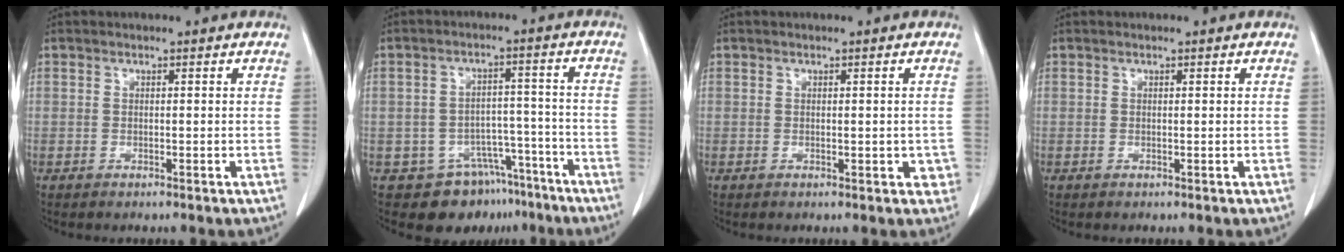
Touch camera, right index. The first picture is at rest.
{"total": 9.6, "force": [-6.7, 6.7, 1.7], "torque": [-0.004, 0.044, -0.089]}
{"total": 2.5, "force": [-0.3, 1.4, 2.0], "torque": [-0.011, 0.002, 0.000]}
{"total": 0.0}